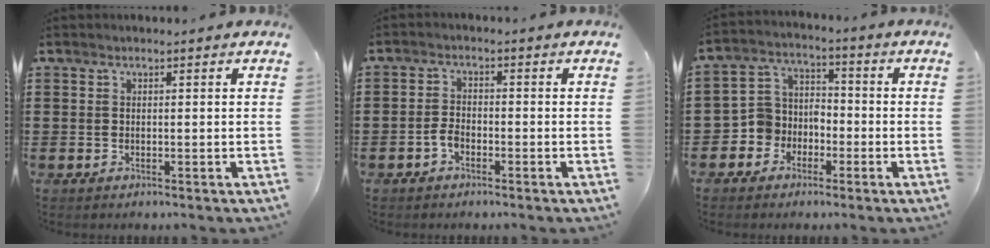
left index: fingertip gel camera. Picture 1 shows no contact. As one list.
[{"total": 2.3, "force": [-1.1, 1.3, 1.6], "torque": [-0.046, -0.001, -0.027]}, {"total": 5.6, "force": [-3.3, 4.5, 0.2], "torque": [-0.032, 0.010, -0.072]}]